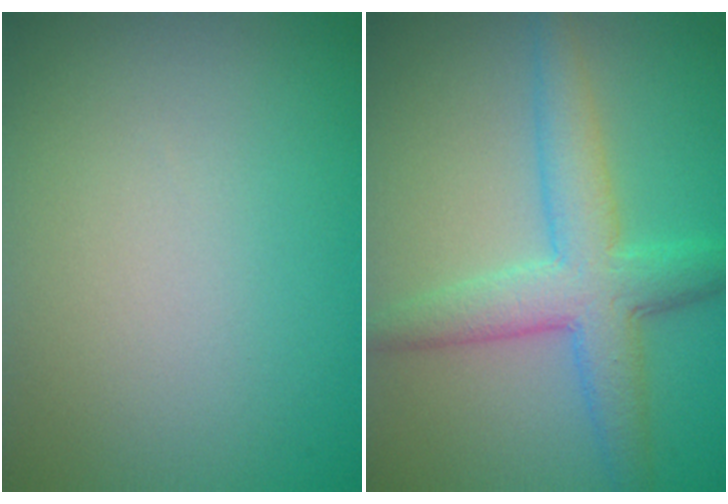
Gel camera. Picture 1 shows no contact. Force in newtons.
{"total": 5.4, "press": 5.4, "slide": 0.0}